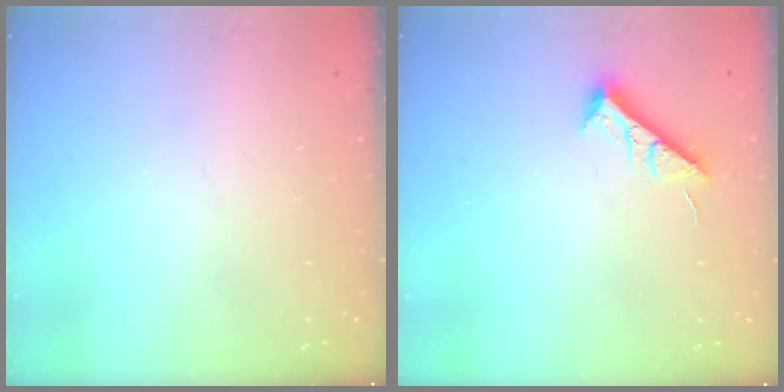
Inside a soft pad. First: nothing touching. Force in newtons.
{"total": 7.3, "press": 7.3, "slide": 0.6}